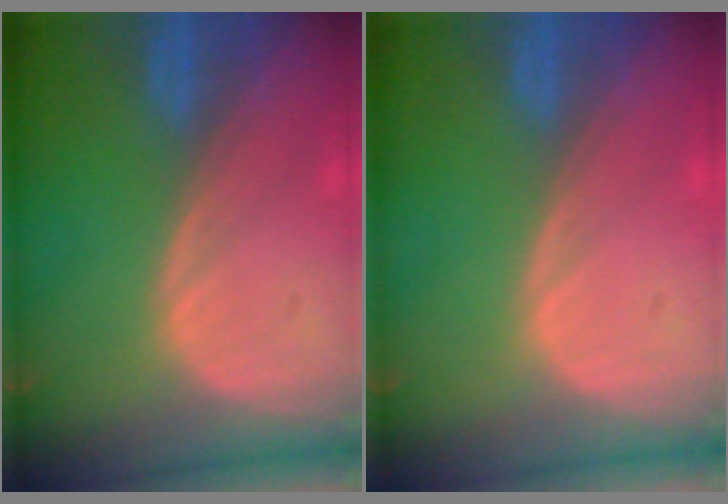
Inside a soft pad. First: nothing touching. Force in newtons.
{"total": 0.0}